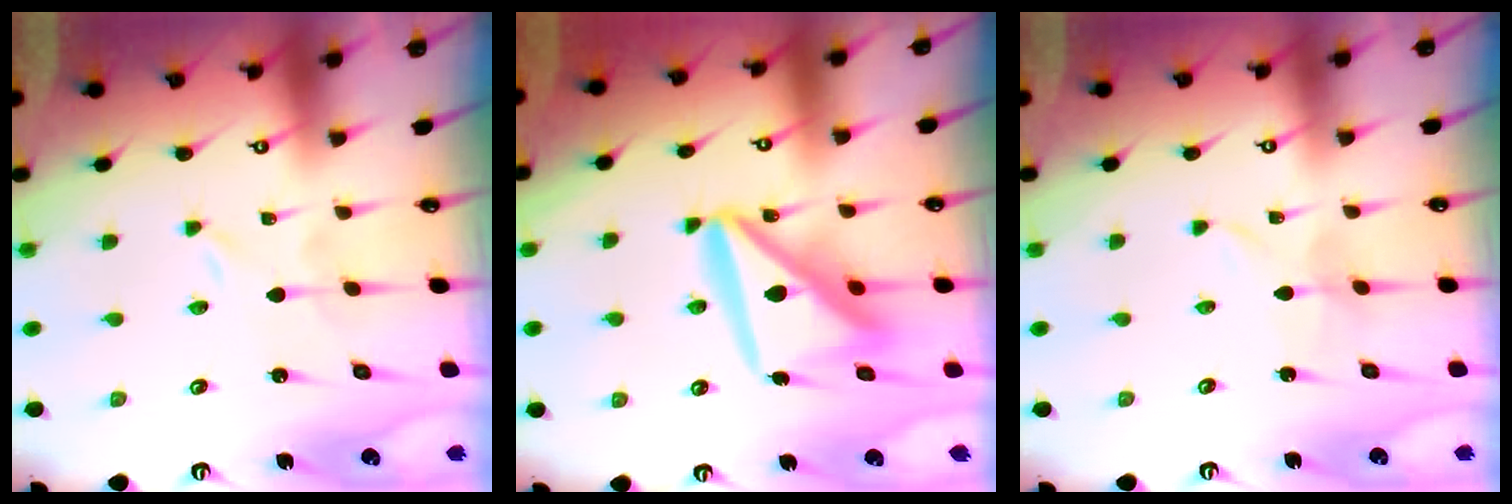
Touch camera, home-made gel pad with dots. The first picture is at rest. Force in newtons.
{"total": 14.9, "press": 14.8, "slide": 1.8}
{"total": 2.4, "press": 2.4, "slide": 0.2}